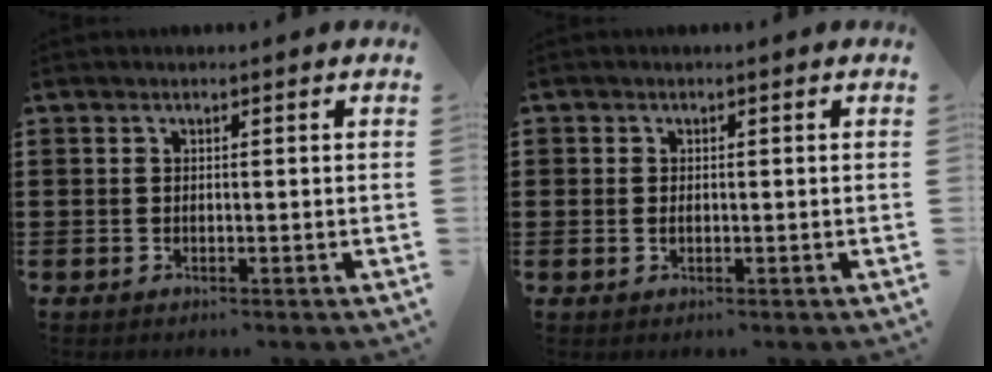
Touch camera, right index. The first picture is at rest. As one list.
[{"total": 0.7, "force": [0.0, 0.6, 0.3], "torque": [-0.008, 0.002, 0.000]}]